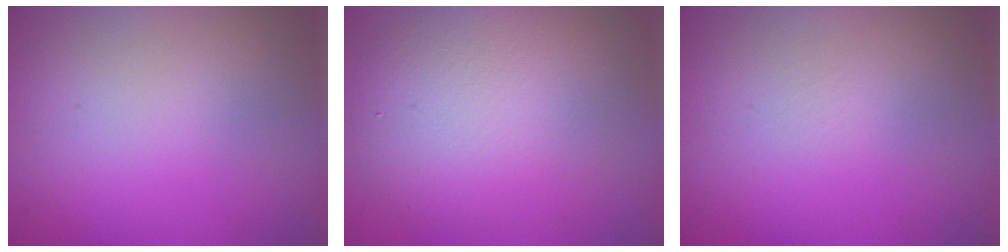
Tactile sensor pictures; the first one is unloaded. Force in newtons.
{"total": 6.4, "press": 6.4, "slide": 0.5}
{"total": 0.0}